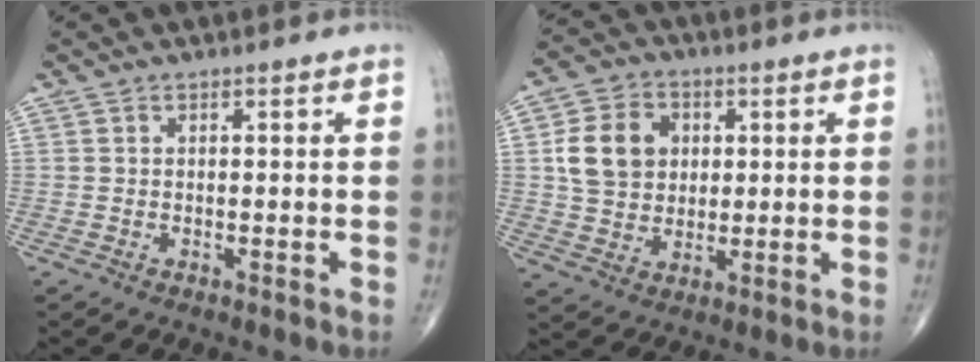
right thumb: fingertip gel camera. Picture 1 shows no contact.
{"total": 11.1, "force": [2.2, 9.0, 6.1], "torque": [-0.086, 0.002, 0.039]}